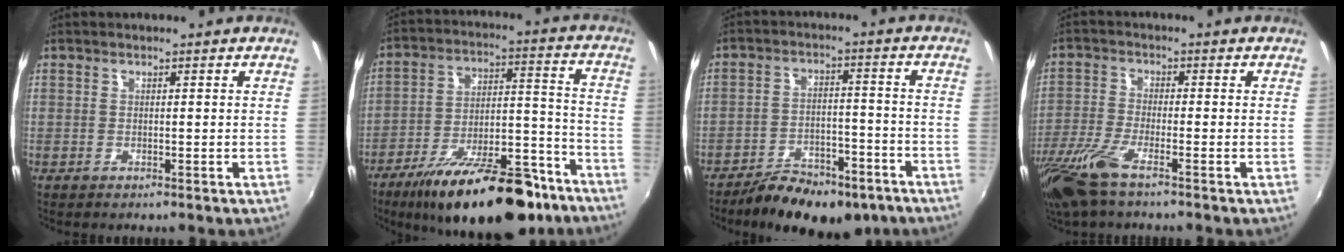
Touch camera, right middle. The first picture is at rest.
{"total": 24.9, "force": [-18.0, 9.1, 14.5], "torque": [-0.233, -0.002, -0.258]}
{"total": 15.1, "force": [-11.4, 6.0, 7.9], "torque": [-0.143, -0.005, -0.158]}
{"total": 9.7, "force": [-6.8, 1.4, 6.8], "torque": [-0.160, -0.036, -0.136]}